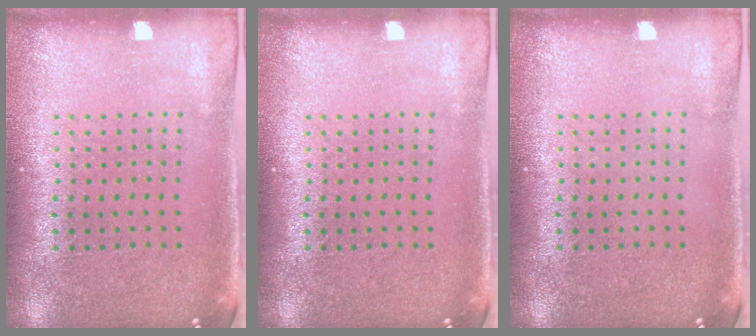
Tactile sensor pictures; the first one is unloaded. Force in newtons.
{"total": 0.0}
{"total": 0.0}